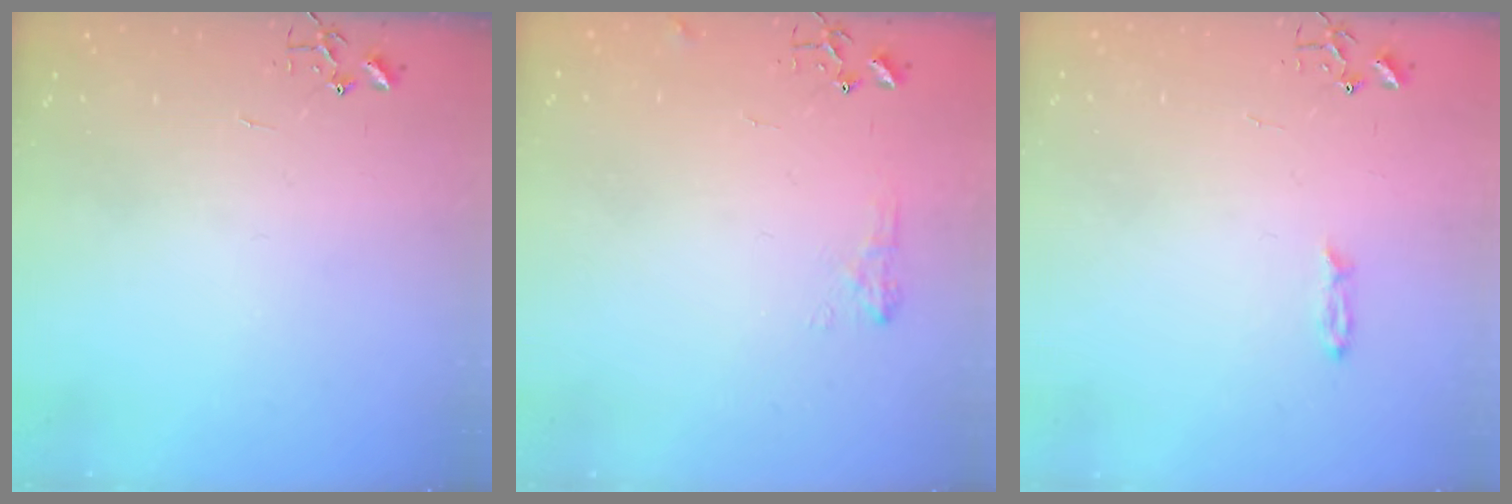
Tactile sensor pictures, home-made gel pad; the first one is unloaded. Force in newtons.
{"total": 6.4, "press": 6.3, "slide": 0.8}
{"total": 3.2, "press": 3.1, "slide": 0.3}